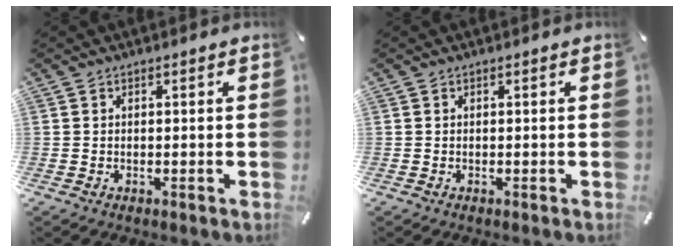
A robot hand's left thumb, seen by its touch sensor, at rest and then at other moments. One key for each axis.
{"total": 0.0}